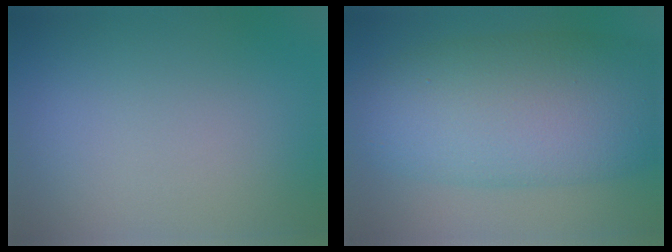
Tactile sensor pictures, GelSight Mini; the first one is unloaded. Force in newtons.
{"total": 12.1, "press": 12.1, "slide": 0.1}